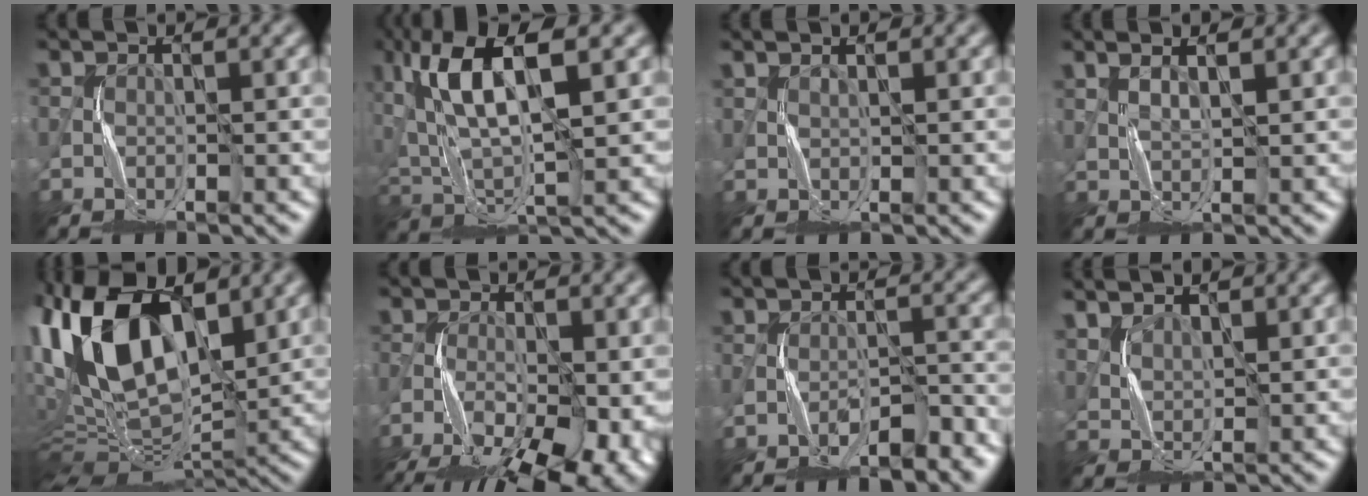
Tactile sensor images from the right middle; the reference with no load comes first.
{"total": 10.6, "force": [4.0, 3.7, 9.0], "torque": [-0.186, 0.014, 0.077]}
{"total": 0.7, "force": [0.7, -0.1, -0.2], "torque": [0.001, -0.002, 0.014]}
{"total": 2.2, "force": [1.8, 0.5, 1.2], "torque": [-0.016, -0.001, 0.018]}
{"total": 14.8, "force": [5.0, 7.5, 11.7], "torque": [-0.230, 0.012, 0.083]}
{"total": 13.1, "force": [-8.1, 5.4, 8.7], "torque": [-0.151, -0.046, -0.111]}
{"total": 3.8, "force": [-3.0, 1.0, 2.1], "torque": [-0.029, -0.001, -0.046]}
{"total": 3.0, "force": [2.7, 0.9, 0.9], "torque": [-0.022, 0.006, 0.049]}